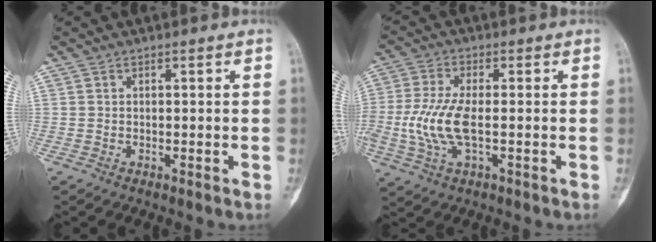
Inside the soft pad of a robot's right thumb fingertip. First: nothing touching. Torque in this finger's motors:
{"motor_torque": [2.08, 2.08, 1.51, -0.14, 0.33]}